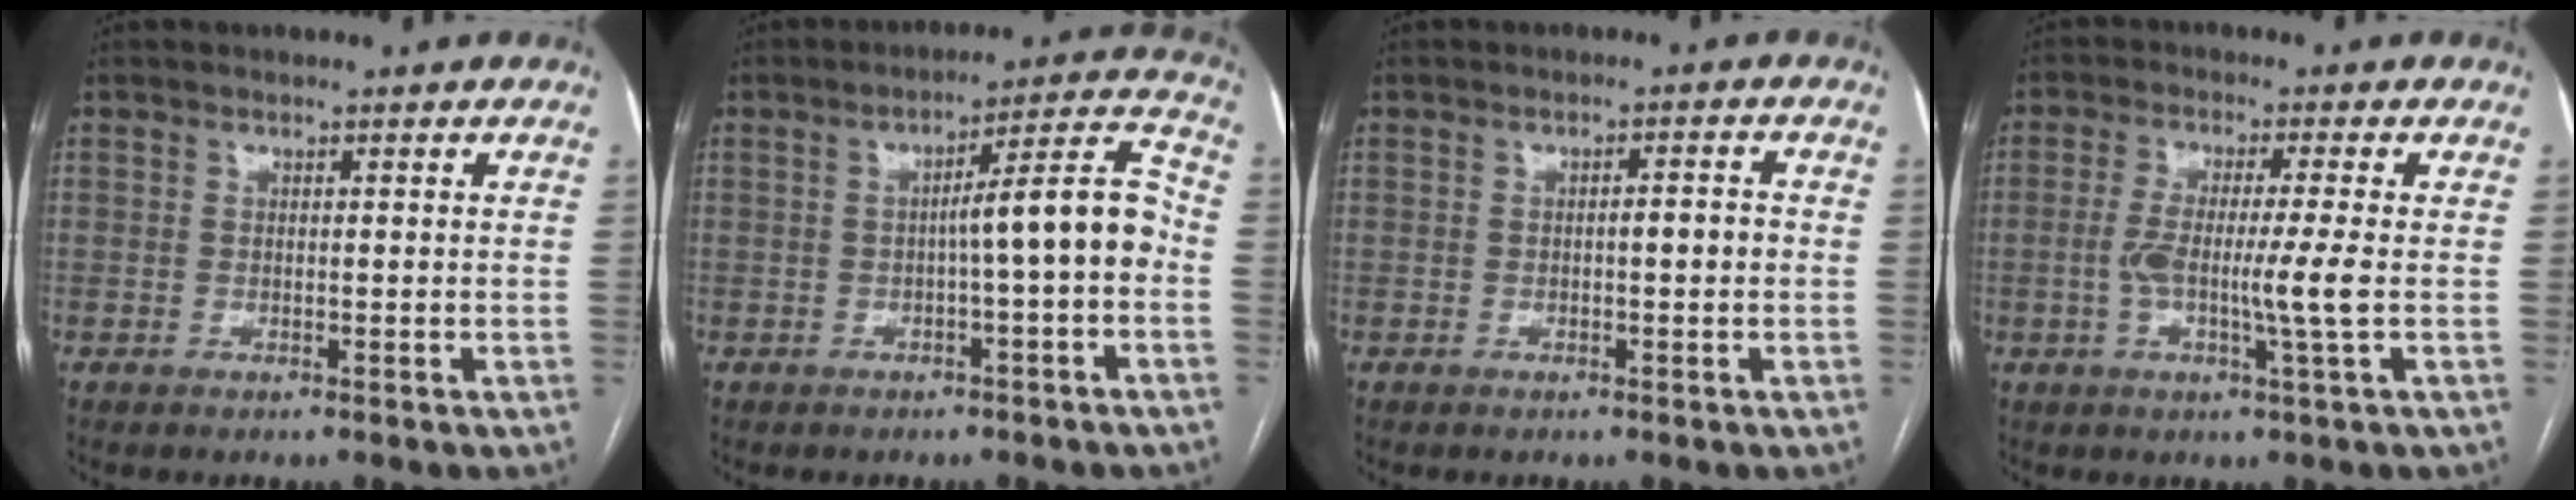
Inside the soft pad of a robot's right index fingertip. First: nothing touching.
{"total": 8.8, "force": [-1.6, 0.1, 8.7], "torque": [-0.120, 0.029, -0.024]}
{"total": 2.3, "force": [-0.4, 0.4, 2.3], "torque": [-0.032, 0.005, -0.007]}
{"total": 6.9, "force": [-0.9, -0.6, 6.8], "torque": [-0.130, -0.006, -0.015]}